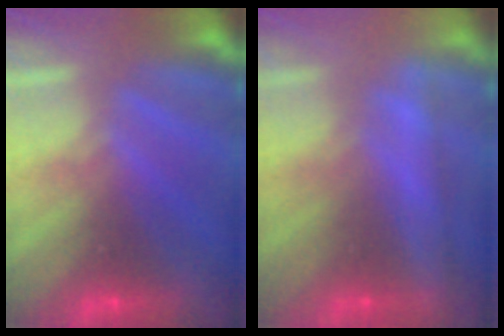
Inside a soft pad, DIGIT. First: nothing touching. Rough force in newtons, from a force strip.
{"total": 2.4}